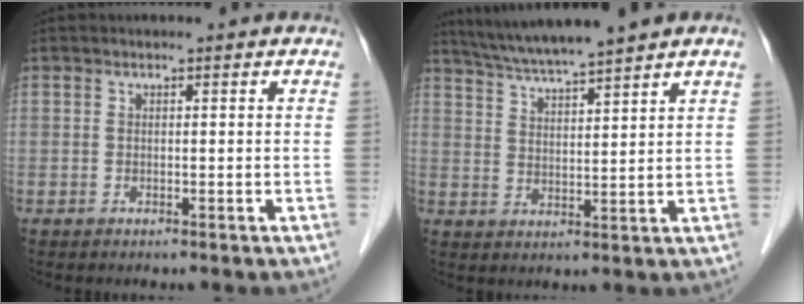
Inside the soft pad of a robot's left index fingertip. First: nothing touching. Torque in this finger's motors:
{"motor_torque": [0.88, -0.80, 0.38, 0.07]}